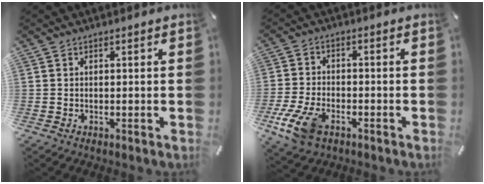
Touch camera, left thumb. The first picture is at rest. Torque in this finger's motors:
{"motor_torque": [-0.02, 0.90, 0.91, 0.58, 0.06]}